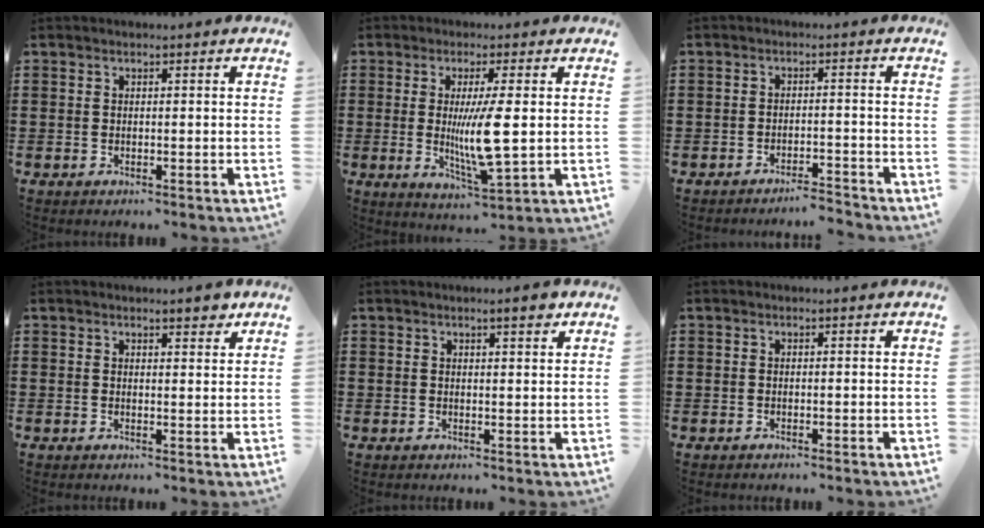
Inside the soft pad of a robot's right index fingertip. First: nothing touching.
{"total": 8.9, "force": [0.0, 1.6, 8.8], "torque": [-0.167, -0.019, -0.007]}
{"total": 2.8, "force": [-2.8, 0.1, 0.1], "torque": [-0.007, 0.002, -0.060]}
{"total": 2.9, "force": [2.3, 0.8, 1.6], "torque": [-0.017, 0.000, 0.038]}
{"total": 2.6, "force": [1.9, 0.4, 1.8], "torque": [-0.029, 0.002, 0.031]}
{"total": 0.0}